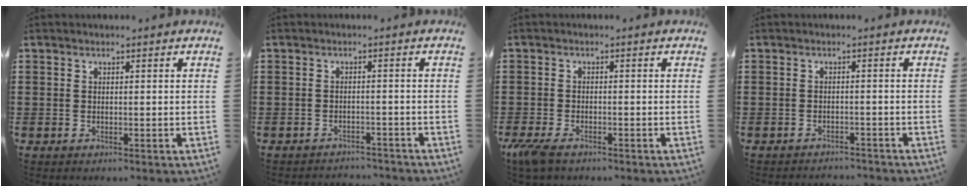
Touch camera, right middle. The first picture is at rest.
{"total": 2.0, "force": [-2.0, 0.2, 0.0], "torque": [-0.007, -0.001, -0.043]}
{"total": 3.2, "force": [-2.2, 0.8, 2.1], "torque": [-0.065, -0.010, -0.048]}
{"total": 1.7, "force": [-1.7, 0.1, -0.1], "torque": [-0.006, 0.000, -0.037]}